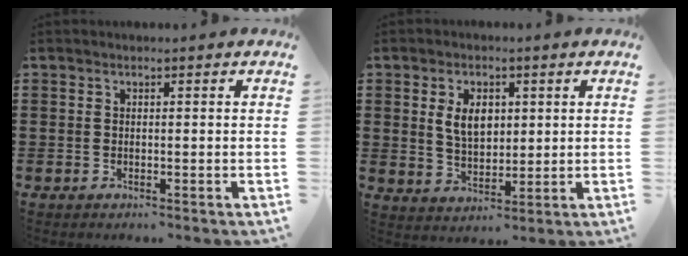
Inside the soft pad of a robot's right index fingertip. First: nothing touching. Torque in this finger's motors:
{"motor_torque": [1.31, 0.18, 0.24, 0.06]}